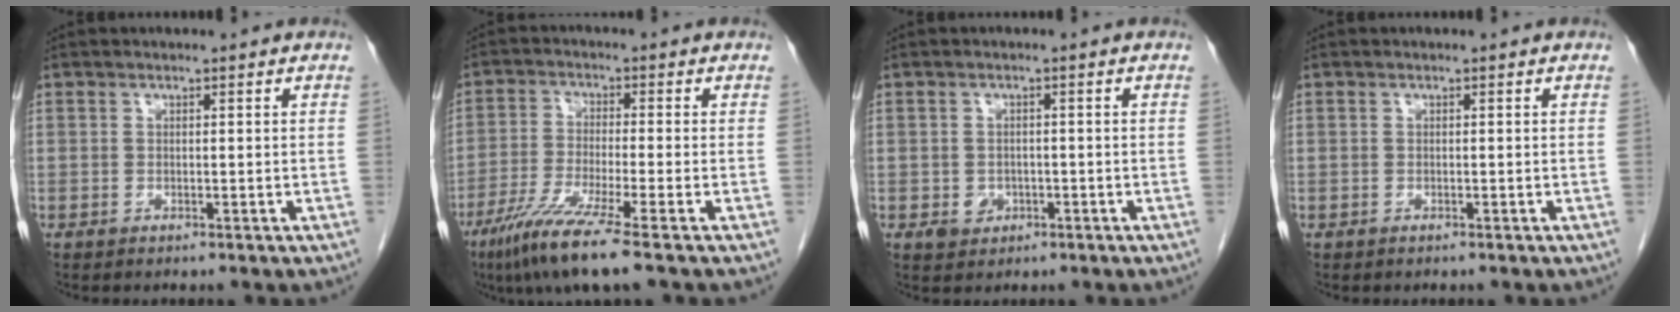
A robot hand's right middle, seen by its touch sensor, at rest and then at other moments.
{"total": 9.5, "force": [-6.2, -0.9, 7.2], "torque": [-0.143, -0.035, -0.117]}
{"total": 2.6, "force": [-0.8, 2.2, 0.9], "torque": [-0.011, 0.004, -0.004]}
{"total": 0.0}